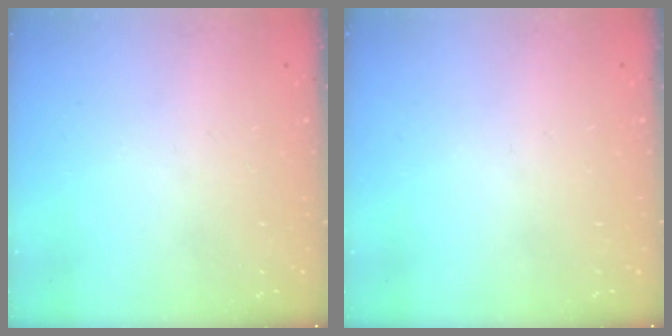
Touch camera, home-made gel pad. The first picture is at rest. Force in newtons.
{"total": 0.0}